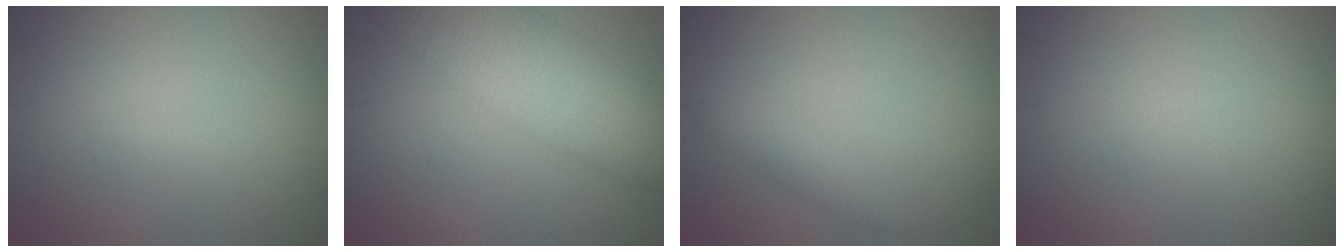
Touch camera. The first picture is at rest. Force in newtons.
{"total": 10.3, "press": 10.2, "slide": 0.6}
{"total": 1.1, "press": 1.1, "slide": 0.1}
{"total": 0.0}